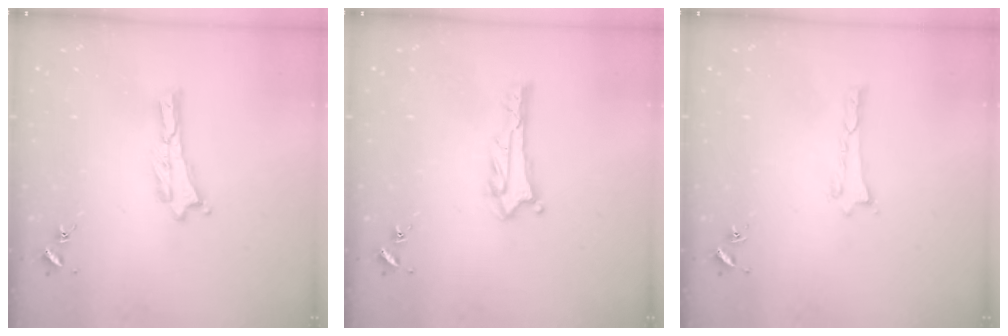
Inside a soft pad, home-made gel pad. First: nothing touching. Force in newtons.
{"total": 3.3, "press": 3.3, "slide": 0.3}
{"total": 0.0}